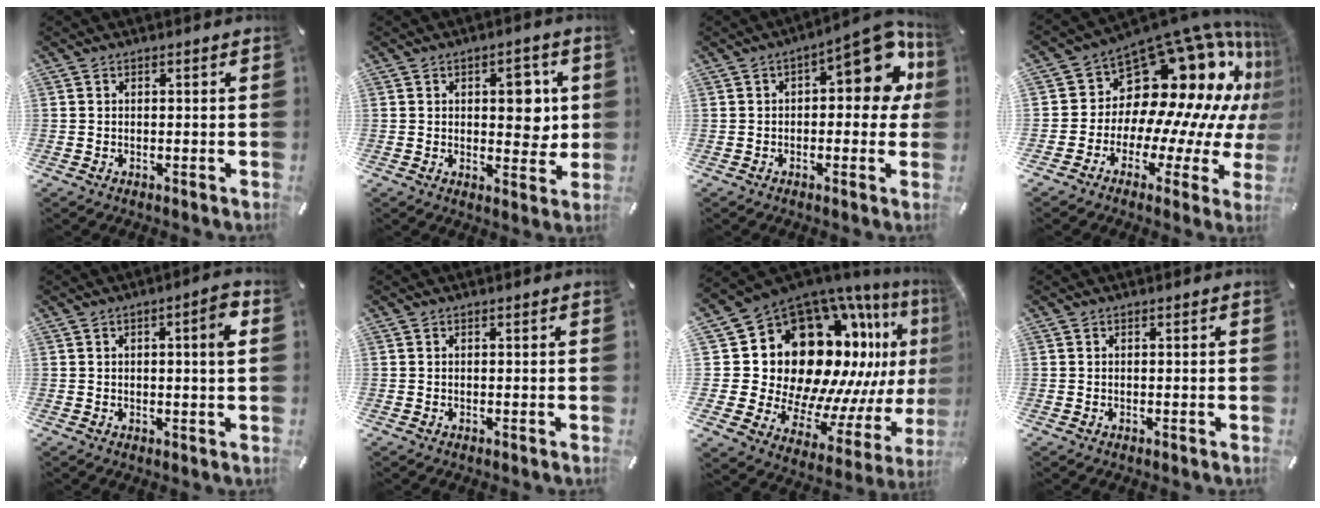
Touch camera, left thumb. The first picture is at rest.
{"total": 8.2, "force": [1.7, 5.0, 6.2], "torque": [-0.062, -0.011, 0.018]}
{"total": 12.0, "force": [3.8, 5.8, 9.8], "torque": [-0.105, -0.036, 0.058]}
{"total": 18.9, "force": [11.9, 10.9, 9.9], "torque": [-0.108, -0.154, 0.224]}
{"total": 4.5, "force": [1.1, 1.0, 4.3], "torque": [-0.059, -0.005, 0.010]}
{"total": 0.0}
{"total": 27.2, "force": [9.5, 18.5, 17.5], "torque": [-0.287, -0.138, 0.211]}
{"total": 0.0}